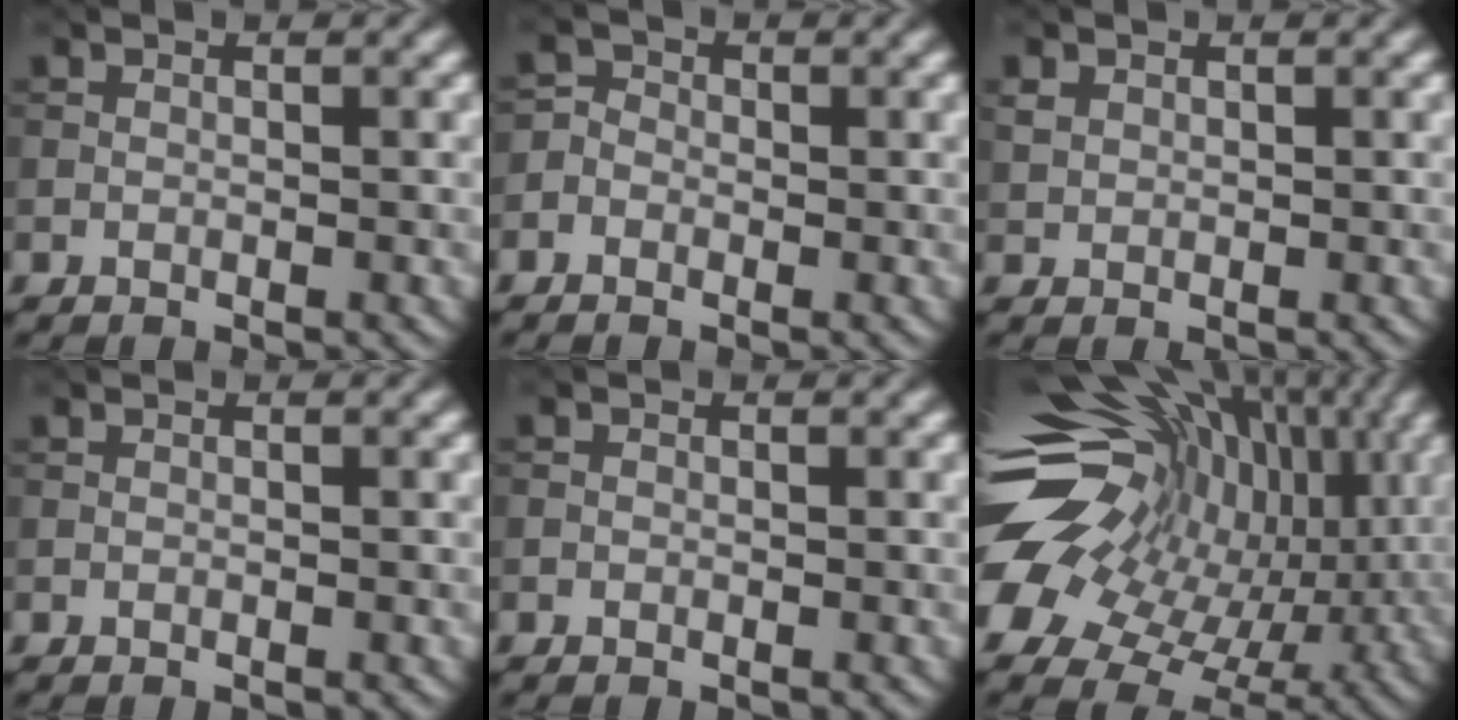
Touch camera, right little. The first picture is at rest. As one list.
[{"total": 1.1, "force": [-0.8, 0.8, -0.2], "torque": [0.010, 0.003, -0.021]}, {"total": 1.0, "force": [0.3, 0.8, 0.4], "torque": [-0.008, 0.002, 0.006]}, {"total": 0.0}, {"total": 0.0}, {"total": 18.6, "force": [1.6, 13.4, 12.8], "torque": [-0.233, 0.040, 0.021]}]